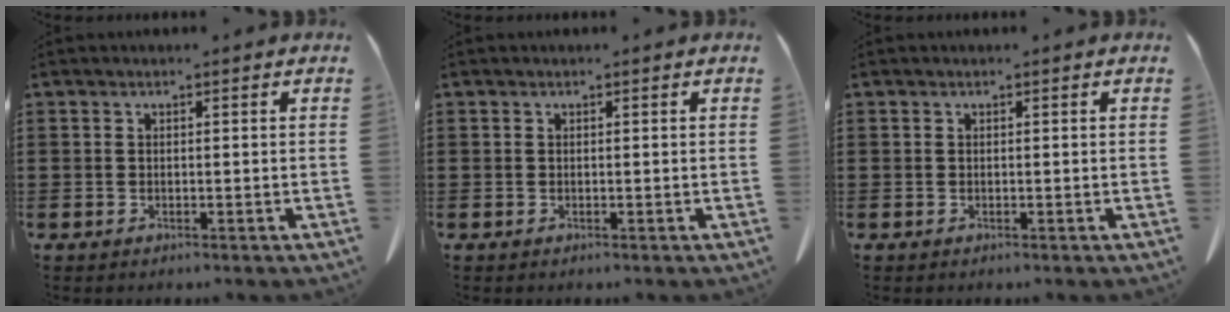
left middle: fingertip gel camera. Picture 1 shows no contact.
{"total": 0.0}
{"total": 0.0}